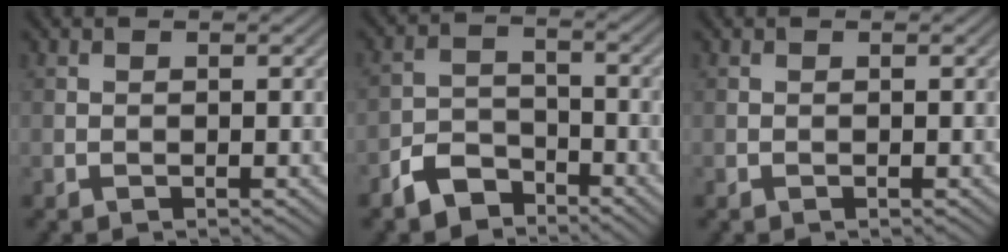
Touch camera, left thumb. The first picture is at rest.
{"total": 5.5, "force": [-4.2, 2.8, 2.2], "torque": [-0.043, -0.001, -0.095]}
{"total": 0.0}